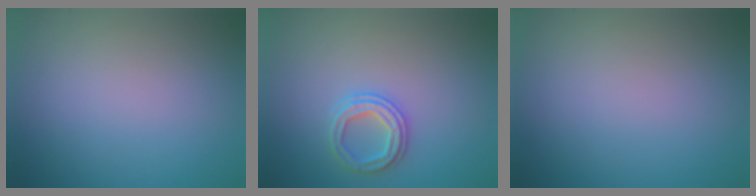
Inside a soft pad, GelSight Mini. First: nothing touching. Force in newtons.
{"total": 2.5, "press": 2.4, "slide": 0.6}
{"total": 0.0}